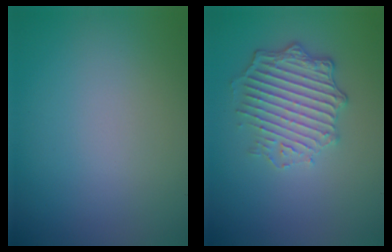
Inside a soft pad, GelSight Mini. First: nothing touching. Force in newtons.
{"total": 4.8, "press": 3.7, "slide": 3.1}